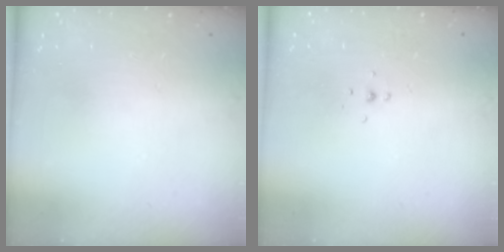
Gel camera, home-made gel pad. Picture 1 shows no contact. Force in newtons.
{"total": 4.2, "press": 4.2, "slide": 0.7}